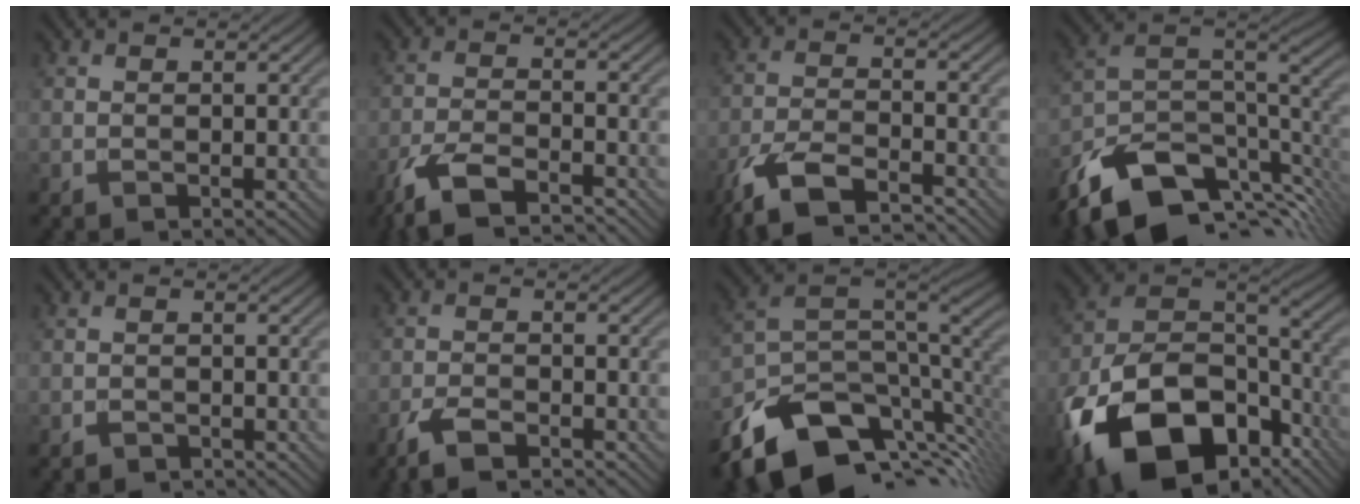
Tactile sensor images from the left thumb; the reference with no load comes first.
{"total": 7.0, "force": [-5.2, 2.0, 4.2], "torque": [-0.088, -0.006, -0.106]}
{"total": 8.1, "force": [-6.1, 2.4, 4.8], "torque": [-0.099, -0.009, -0.126]}
{"total": 14.3, "force": [-9.0, 6.5, 9.0], "torque": [-0.196, -0.010, -0.149]}
{"total": 1.0, "force": [-0.9, 0.4, 0.2], "torque": [-0.002, -0.001, -0.018]}
{"total": 4.1, "force": [-3.0, 1.2, 2.5], "torque": [-0.056, -0.005, -0.063]}
{"total": 12.9, "force": [-7.6, 5.9, 8.6], "torque": [-0.179, -0.015, -0.123]}
{"total": 19.2, "force": [-10.8, 11.5, 11.0], "torque": [-0.236, -0.036, -0.184]}